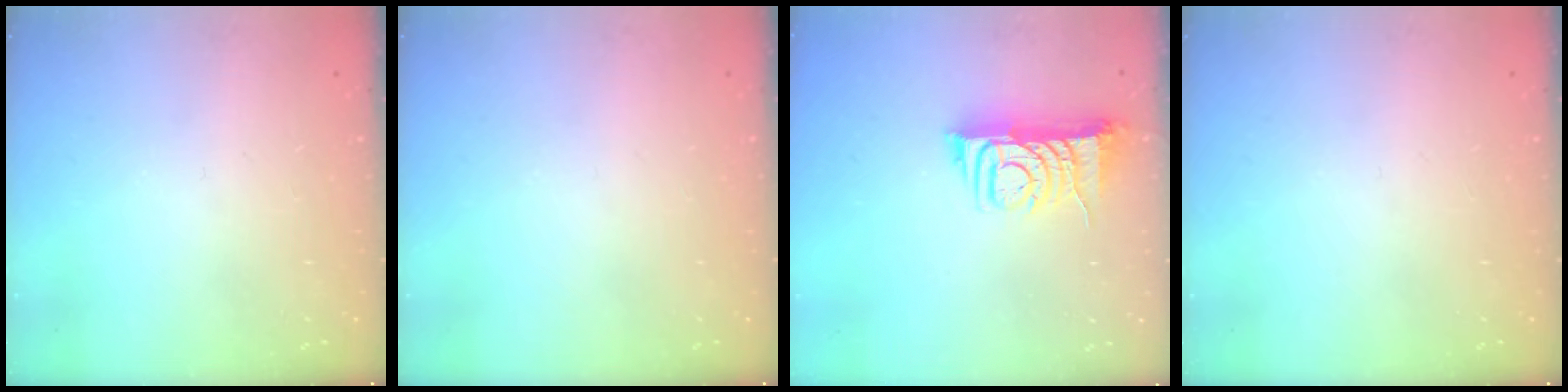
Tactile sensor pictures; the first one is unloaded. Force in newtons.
{"total": 0.0}
{"total": 7.9, "press": 7.9, "slide": 1.0}
{"total": 0.0}